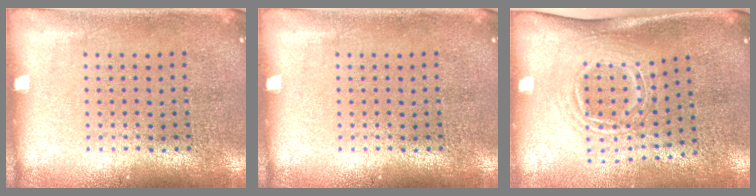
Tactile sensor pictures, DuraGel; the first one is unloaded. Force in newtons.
{"total": 0.0}
{"total": 1.7, "press": 1.1, "slide": 1.2}